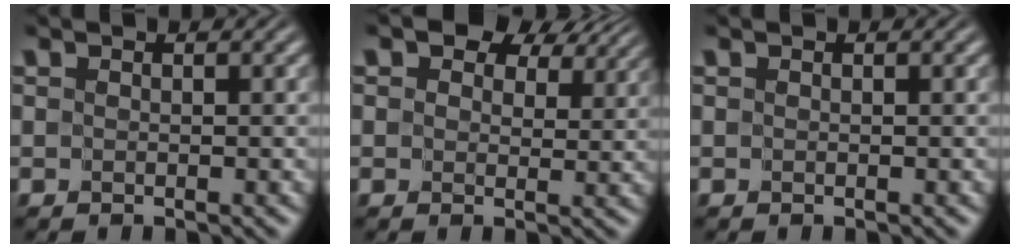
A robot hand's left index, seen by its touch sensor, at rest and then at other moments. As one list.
[{"total": 6.4, "force": [4.1, 3.5, 3.5], "torque": [-0.052, 0.005, 0.049]}, {"total": 0.0}]